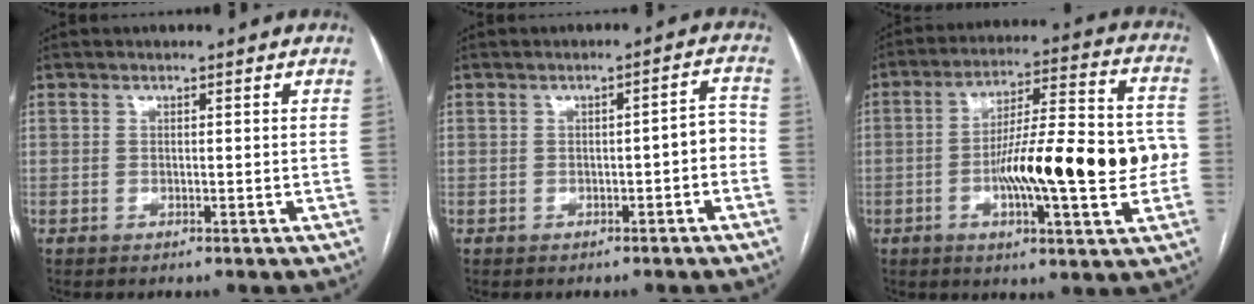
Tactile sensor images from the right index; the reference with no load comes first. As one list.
[{"total": 3.3, "force": [-1.1, 1.0, 3.0], "torque": [-0.034, 0.019, -0.013]}, {"total": 18.9, "force": [-3.0, 3.6, 18.3], "torque": [-0.281, 0.027, -0.043]}]